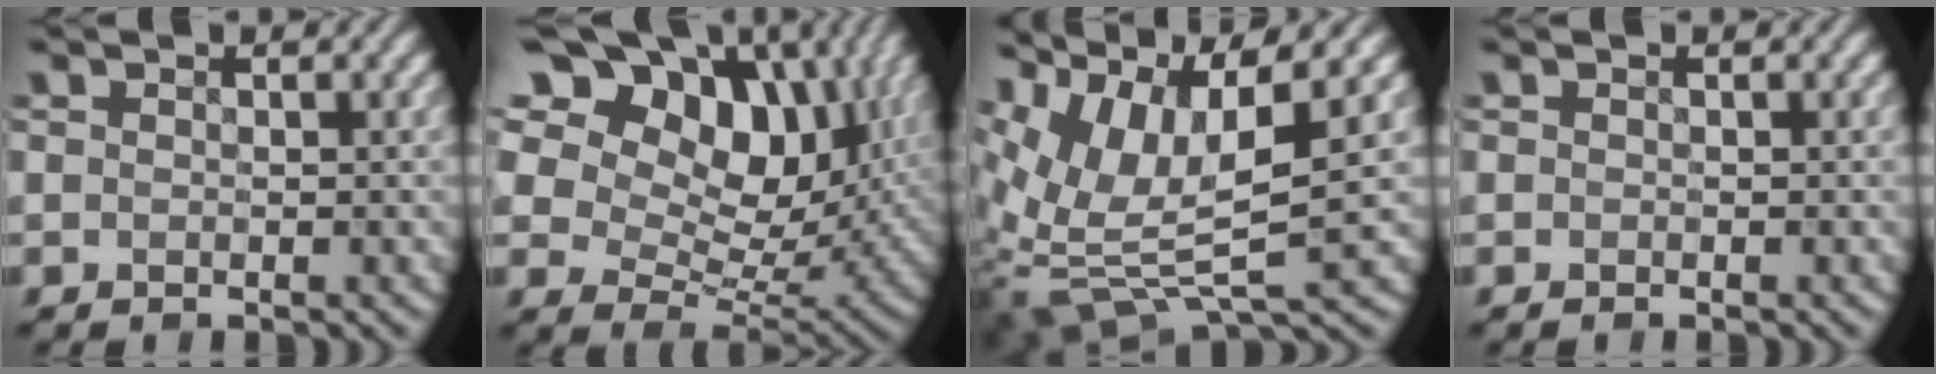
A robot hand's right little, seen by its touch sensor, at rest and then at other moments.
{"total": 18.0, "force": [8.9, 11.0, 11.1], "torque": [-0.212, 0.057, 0.137]}
{"total": 10.6, "force": [3.6, 4.1, 9.1], "torque": [-0.204, 0.002, 0.076]}
{"total": 0.0}